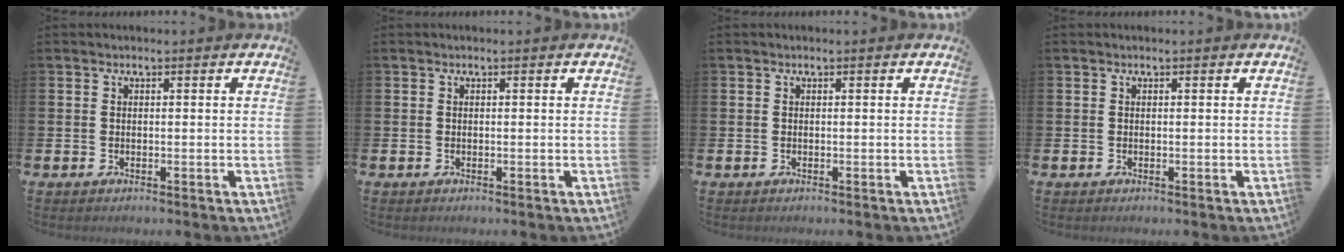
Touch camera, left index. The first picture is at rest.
{"total": 0.0}
{"total": 0.0}
{"total": 0.0}